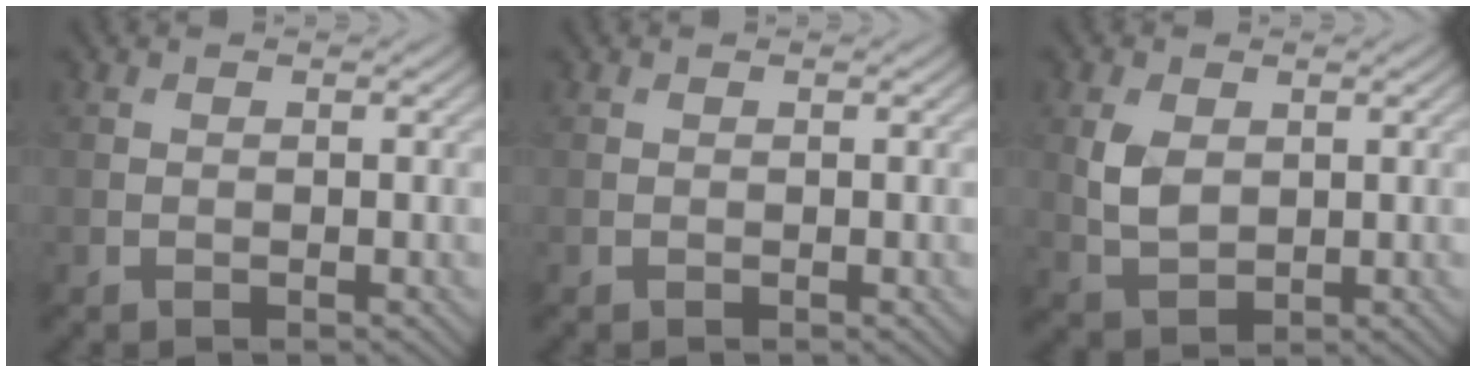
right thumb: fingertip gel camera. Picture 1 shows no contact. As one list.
[{"total": 0.0}, {"total": 4.2, "force": [0.9, 2.8, 3.0], "torque": [-0.072, -0.002, 0.019]}]